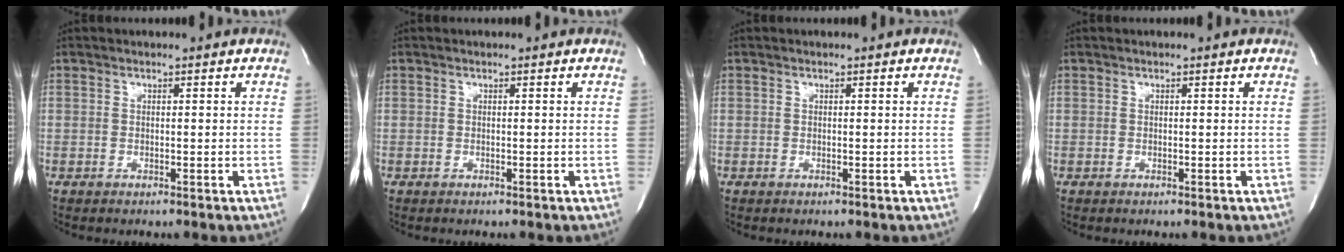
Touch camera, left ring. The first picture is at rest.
{"total": 0.0}
{"total": 0.0}
{"total": 0.0}